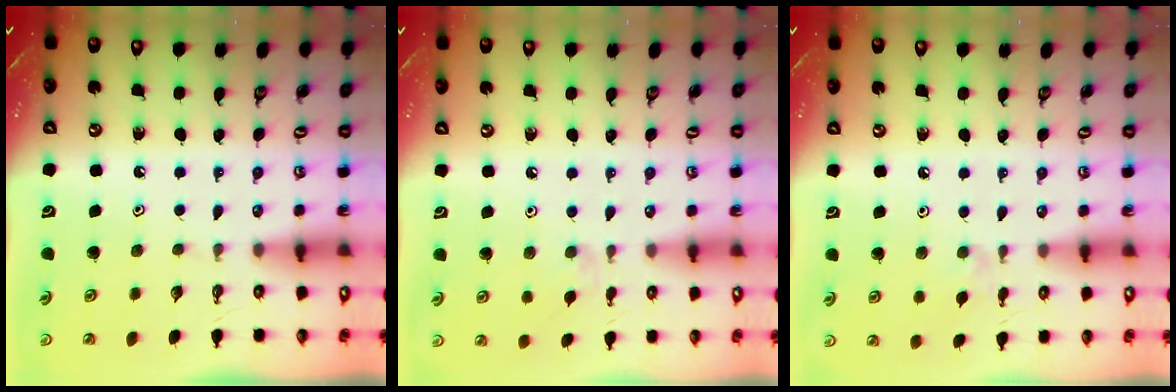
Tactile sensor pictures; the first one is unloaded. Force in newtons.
{"total": 4.9, "press": 4.9, "slide": 0.7}
{"total": 2.6, "press": 2.5, "slide": 0.5}